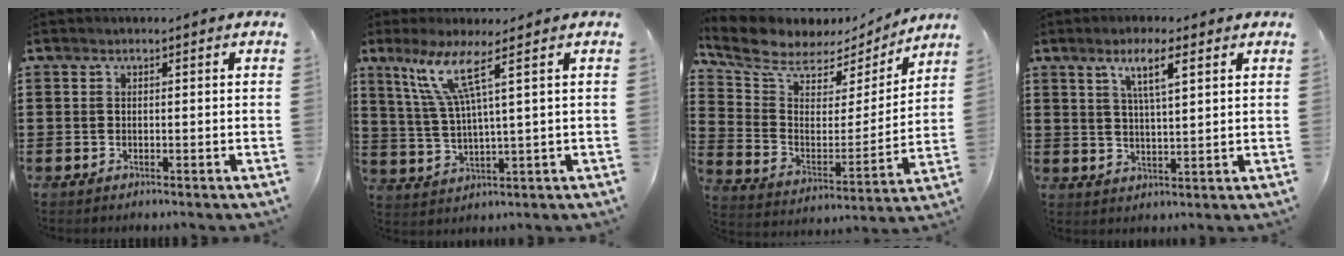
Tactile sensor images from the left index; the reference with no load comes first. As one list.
[{"total": 8.3, "force": [4.2, 0.0, 7.2], "torque": [-0.159, -0.008, 0.069]}, {"total": 7.3, "force": [5.9, 3.4, 2.6], "torque": [-0.089, -0.039, 0.101]}, {"total": 6.1, "force": [3.3, 1.3, 4.9], "torque": [-0.092, 0.000, 0.051]}]